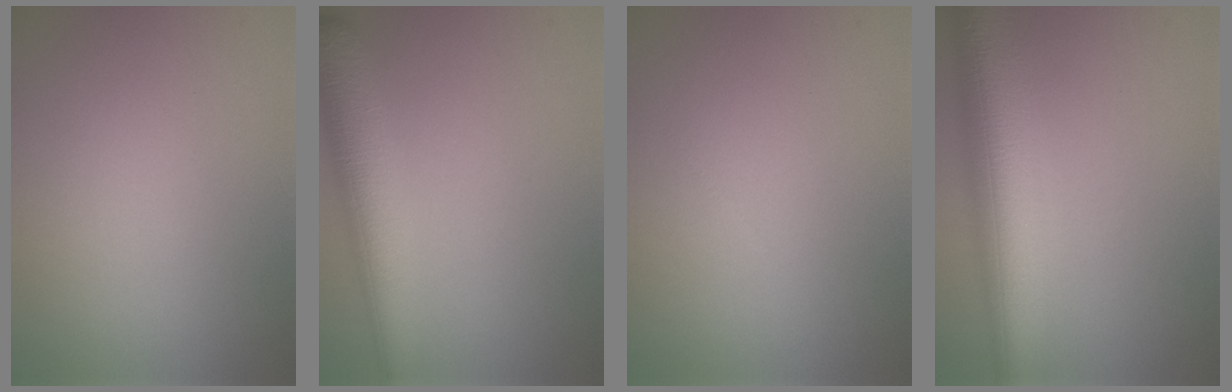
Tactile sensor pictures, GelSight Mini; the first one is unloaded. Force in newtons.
{"total": 6.0, "press": 6.0, "slide": 0.3}
{"total": 0.0}
{"total": 10.2, "press": 10.2, "slide": 0.6}